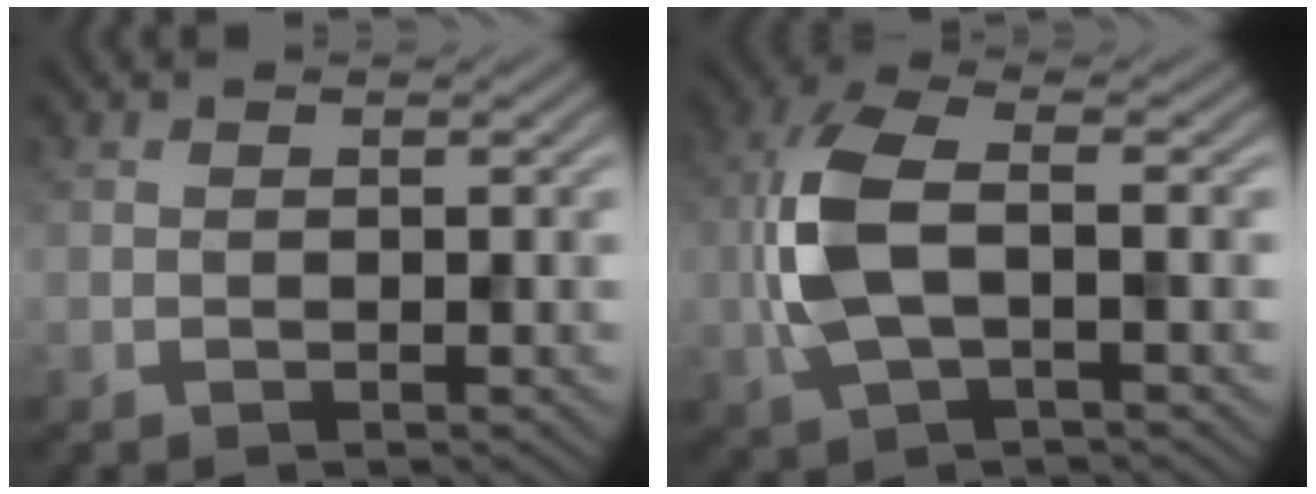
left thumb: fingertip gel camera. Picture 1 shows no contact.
{"total": 8.7, "force": [-0.7, 3.9, 7.7], "torque": [-0.188, 0.009, -0.020]}